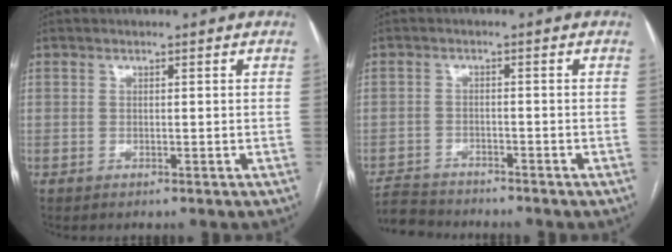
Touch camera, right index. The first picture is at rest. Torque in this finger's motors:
{"motor_torque": [-0.70, 0.69, -1.05, -0.21]}